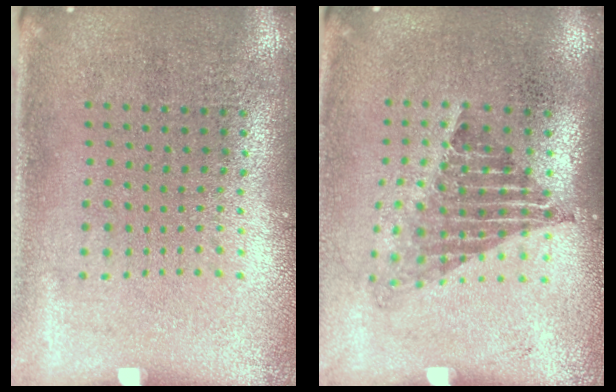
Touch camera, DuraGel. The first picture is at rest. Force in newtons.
{"total": 1.3, "press": 1.0, "slide": 0.9}